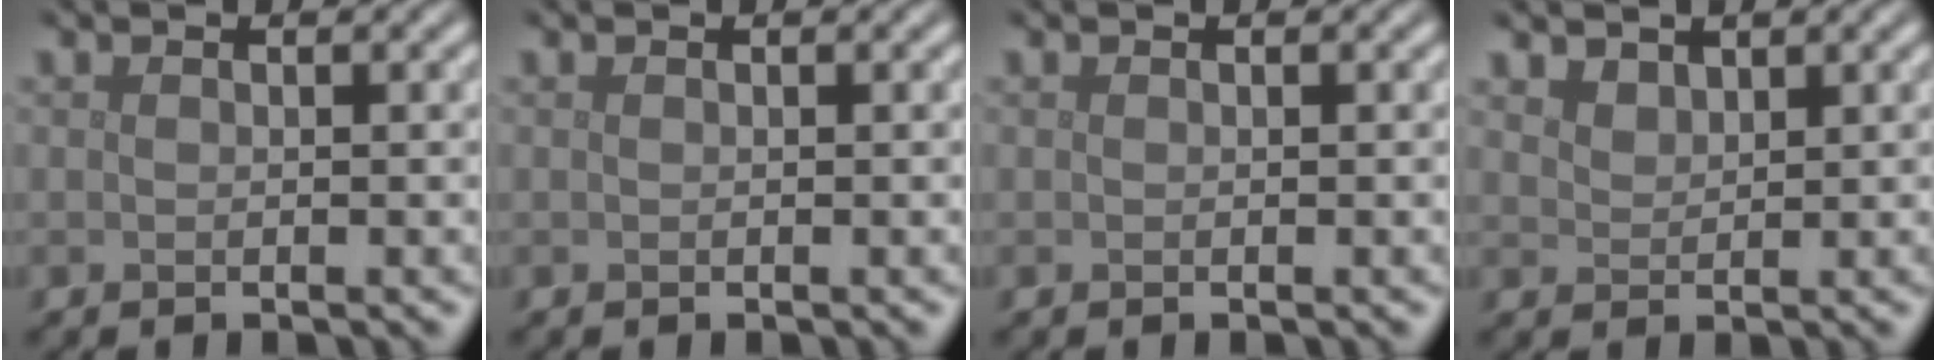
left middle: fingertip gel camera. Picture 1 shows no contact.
{"total": 0.0}
{"total": 0.0}
{"total": 1.7, "force": [1.5, 0.7, 0.4], "torque": [-0.010, -0.005, 0.041]}